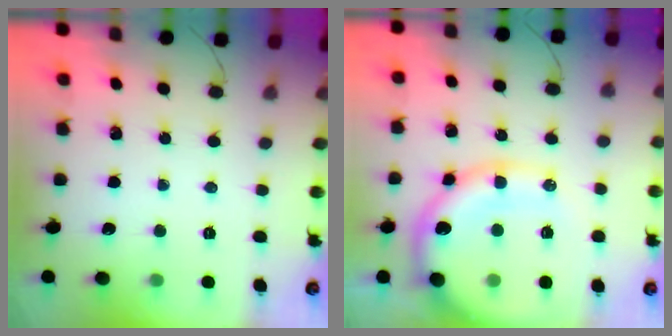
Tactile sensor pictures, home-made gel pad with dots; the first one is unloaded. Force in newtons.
{"total": 18.2, "press": 17.7, "slide": 4.2}